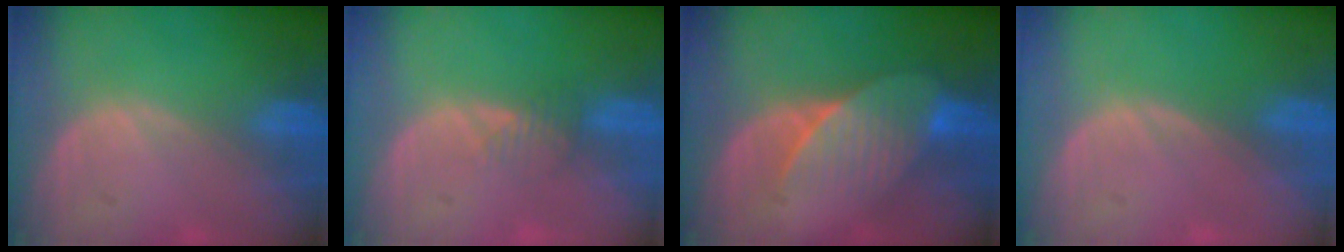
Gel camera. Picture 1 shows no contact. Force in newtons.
{"total": 1.6, "press": 1.6, "slide": 0.2}
{"total": 7.2, "press": 6.6, "slide": 2.8}
{"total": 0.0}